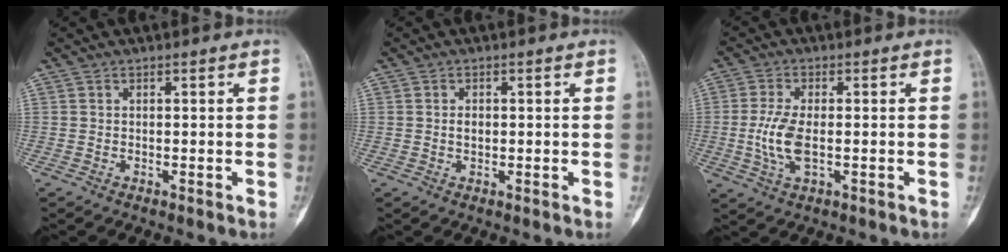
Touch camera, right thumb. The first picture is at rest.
{"total": 1.5, "force": [0.1, 1.0, 1.1], "torque": [-0.013, 0.001, 0.001]}
{"total": 7.0, "force": [-0.8, 3.1, 6.3], "torque": [-0.143, -0.005, -0.015]}